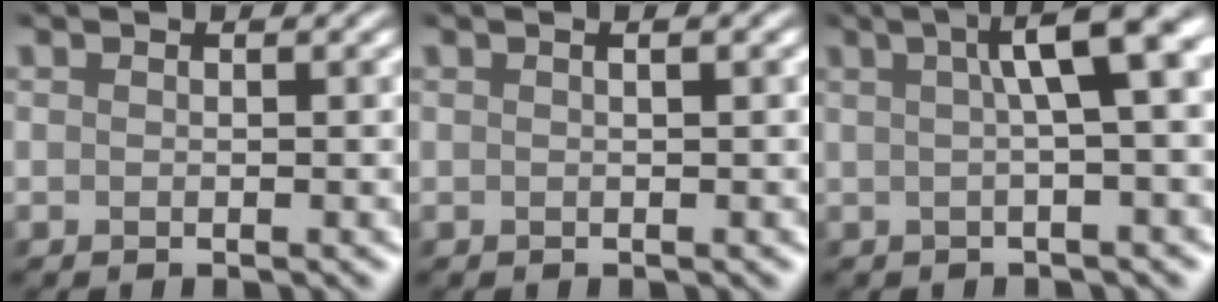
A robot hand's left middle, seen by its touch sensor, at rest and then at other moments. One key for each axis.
{"total": 2.1, "fx": 0.9, "fy": 1.0, "fz": 1.6, "tx": -0.002, "ty": 0.003, "tz": -0.008}
{"total": 7.1, "fx": 1.8, "fy": 2.0, "fz": 6.6, "tx": -0.065, "ty": 0.022, "tz": 0.023}